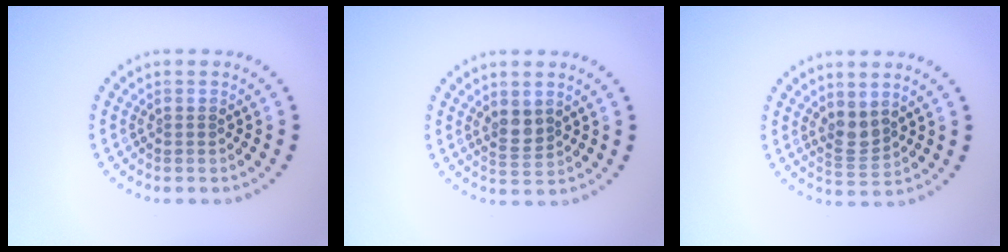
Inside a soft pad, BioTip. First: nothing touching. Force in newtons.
{"total": 1.9, "press": 1.7, "slide": 0.9}
{"total": 2.2, "press": 1.8, "slide": 1.3}